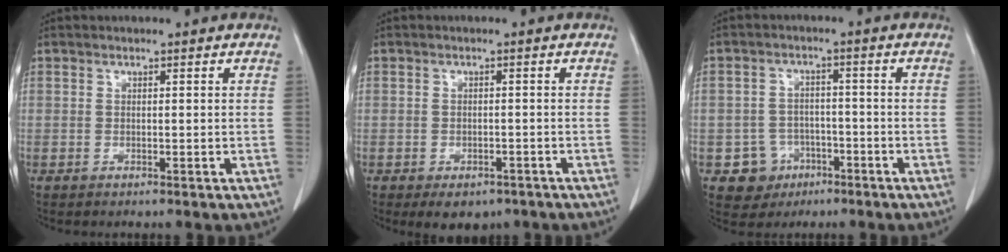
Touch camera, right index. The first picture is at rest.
{"total": 4.9, "force": [-3.3, 3.1, 1.9], "torque": [-0.014, 0.002, -0.038]}
{"total": 5.8, "force": [-2.5, 5.2, 0.6], "torque": [-0.004, 0.013, -0.033]}